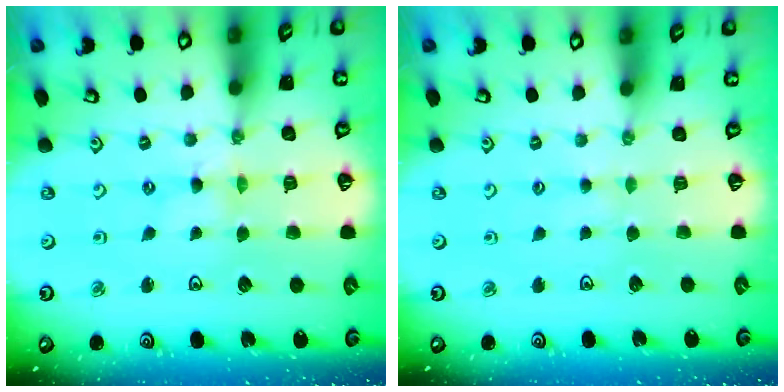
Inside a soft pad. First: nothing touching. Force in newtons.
{"total": 2.0, "press": 2.0, "slide": 0.3}